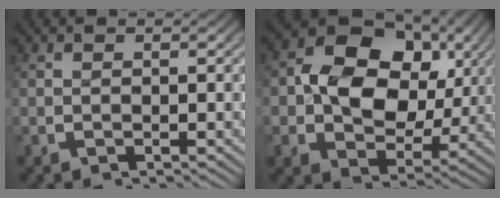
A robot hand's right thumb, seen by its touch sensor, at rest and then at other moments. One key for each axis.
{"total": 11.4, "fx": 1.0, "fy": 8.4, "fz": 7.7, "tx": -0.152, "ty": -0.023, "tz": 0.018}